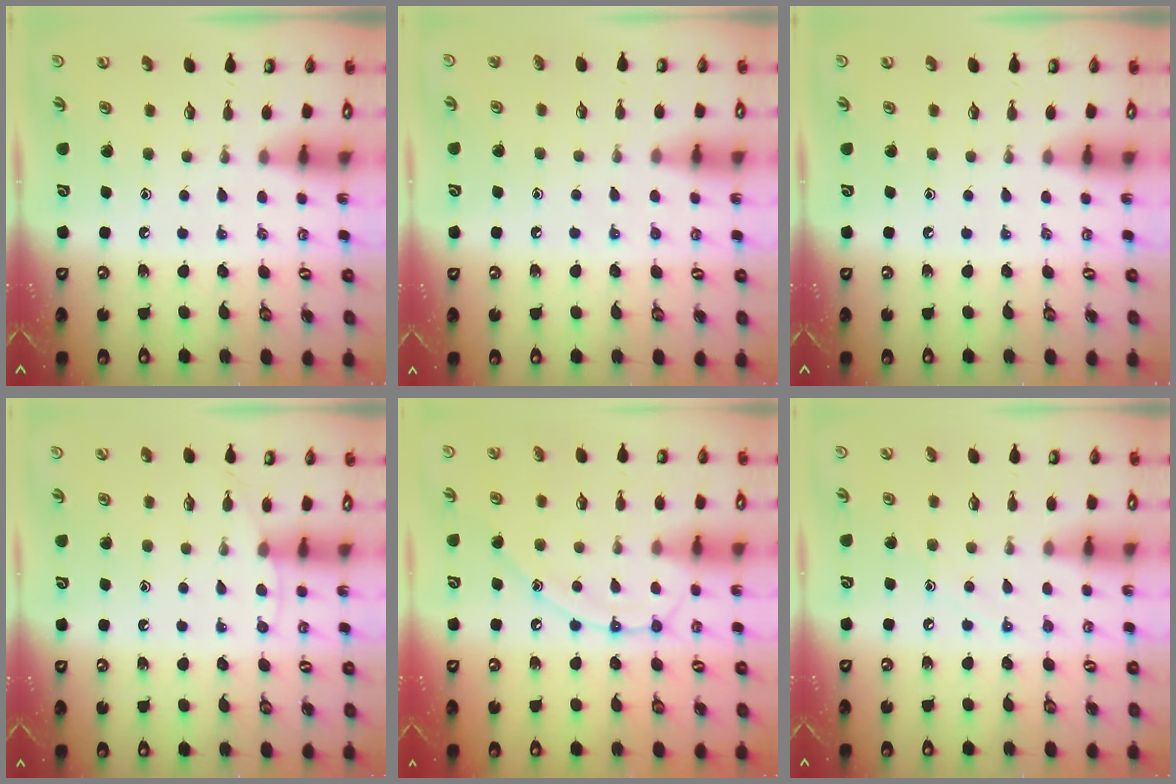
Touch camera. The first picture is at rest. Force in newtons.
{"total": 4.6, "press": 4.5, "slide": 0.4}
{"total": 0.0}
{"total": 4.2, "press": 4.2, "slide": 0.5}
{"total": 11.8, "press": 11.8, "slide": 1.0}
{"total": 5.1, "press": 5.1, "slide": 0.6}